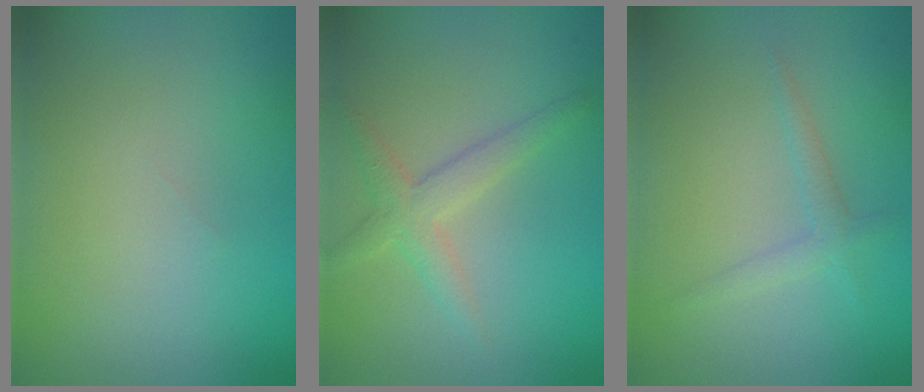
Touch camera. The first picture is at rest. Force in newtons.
{"total": 2.5, "press": 2.5, "slide": 0.2}
{"total": 1.4, "press": 1.4, "slide": 0.0}